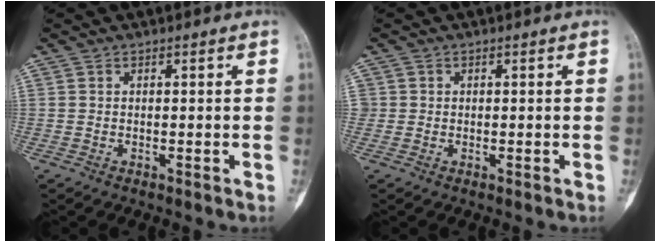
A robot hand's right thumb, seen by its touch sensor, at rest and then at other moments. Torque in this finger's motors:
{"motor_torque": [0.39, 0.58, 0.25, -0.04, -0.05]}